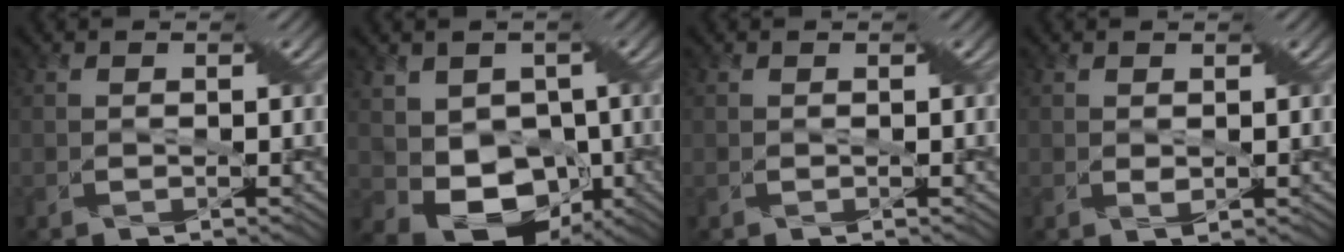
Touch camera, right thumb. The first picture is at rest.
{"total": 8.6, "force": [-0.7, 6.5, 5.5], "torque": [-0.108, -0.028, -0.008]}
{"total": 0.0}
{"total": 0.9, "force": [0.5, 0.3, 0.7], "torque": [-0.014, -0.001, 0.011]}